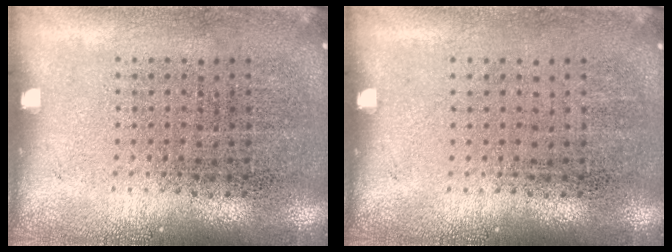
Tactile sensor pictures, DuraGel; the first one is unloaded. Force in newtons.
{"total": 0.0}